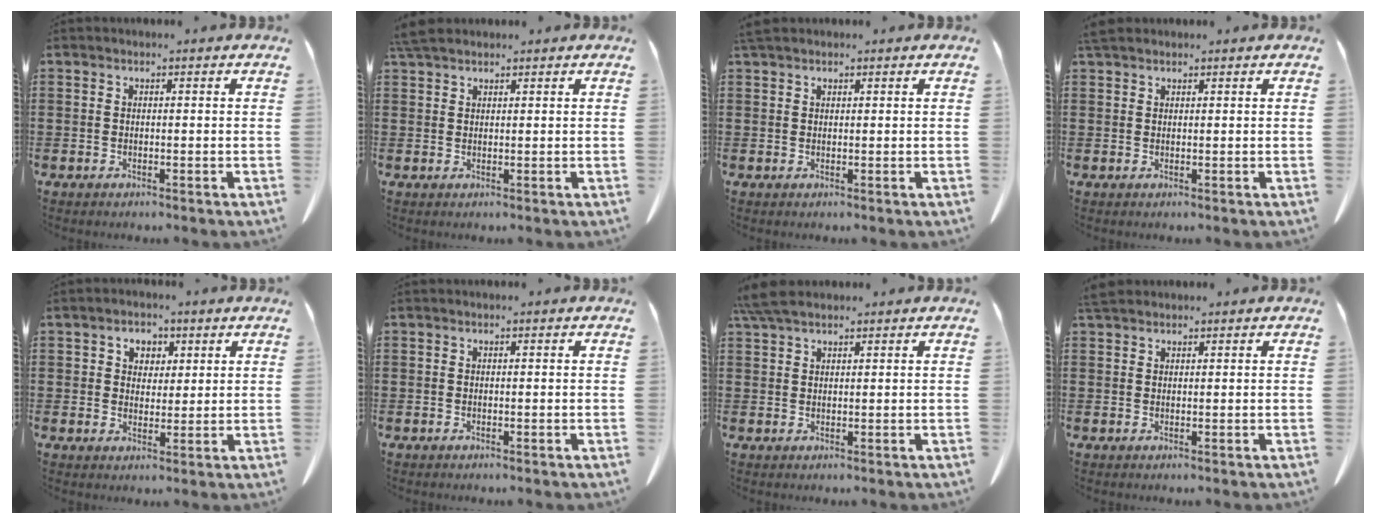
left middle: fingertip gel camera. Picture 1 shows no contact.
{"total": 3.1, "force": [2.5, 0.8, 1.5], "torque": [-0.038, 0.001, 0.050]}
{"total": 1.2, "force": [1.0, 0.3, 0.6], "torque": [-0.015, -0.001, 0.019]}
{"total": 1.6, "force": [1.4, 0.5, 0.7], "torque": [-0.018, 0.002, 0.028]}
{"total": 3.2, "force": [1.4, 2.7, 0.9], "torque": [-0.025, 0.009, 0.022]}
{"total": 0.0}
{"total": 4.1, "force": [3.2, 1.1, 2.4], "torque": [-0.055, 0.000, 0.062]}
{"total": 2.1, "force": [1.8, 0.6, 0.8], "torque": [-0.023, 0.003, 0.037]}